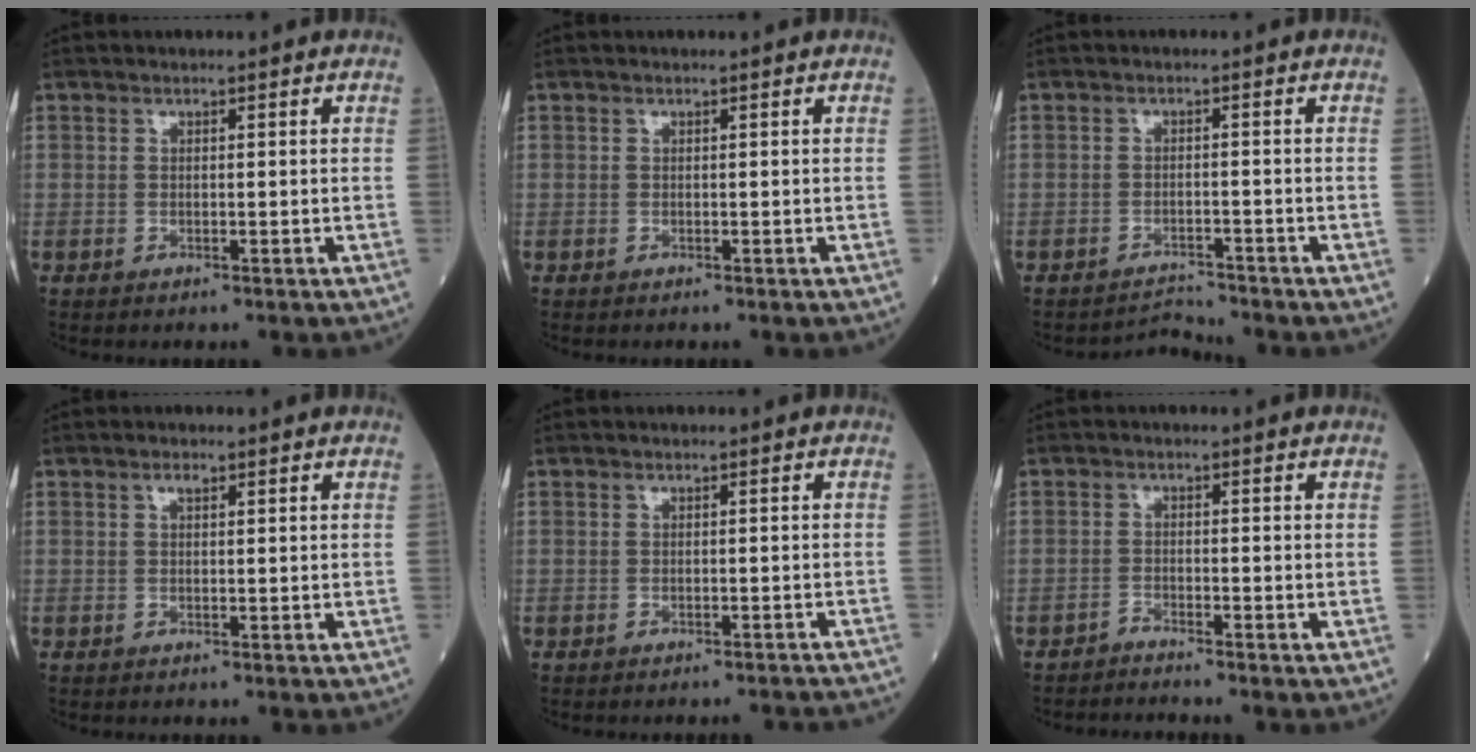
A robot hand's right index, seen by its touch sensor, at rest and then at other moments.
{"total": 0.0}
{"total": 2.5, "force": [-2.3, -0.4, -1.1], "torque": [0.020, -0.007, -0.032]}
{"total": 0.8, "force": [0.4, 0.3, 0.6], "torque": [-0.014, 0.004, 0.008]}
{"total": 5.0, "force": [-4.9, 0.2, 1.1], "torque": [-0.019, -0.013, -0.047]}
{"total": 1.8, "force": [-1.6, -0.6, -0.2], "torque": [0.007, -0.004, -0.032]}